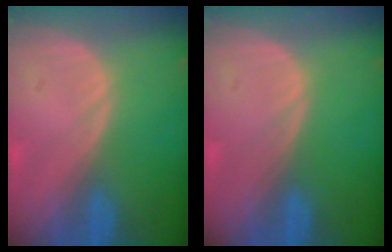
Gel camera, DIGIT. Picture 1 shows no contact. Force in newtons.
{"total": 0.0}